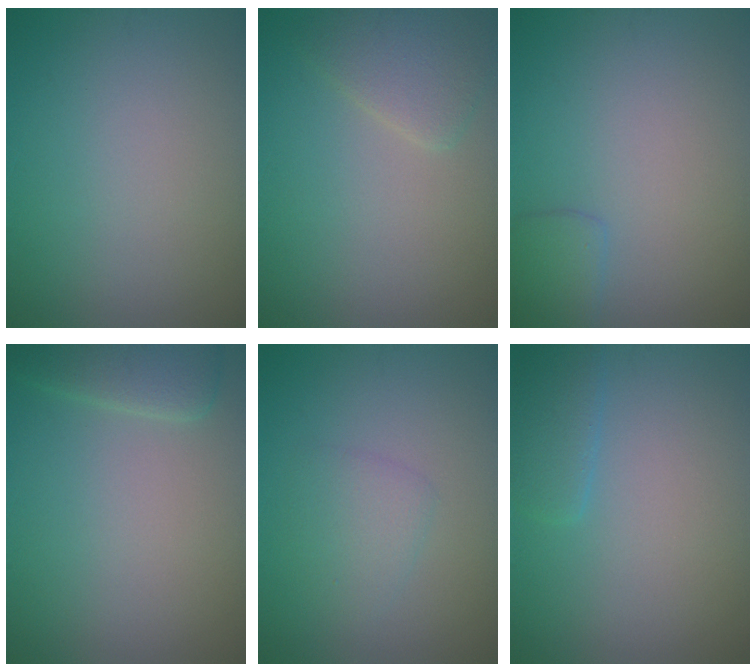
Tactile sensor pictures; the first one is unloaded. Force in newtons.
{"total": 2.5, "press": 2.5, "slide": 0.2}
{"total": 1.7, "press": 1.7, "slide": 0.1}
{"total": 2.9, "press": 2.9, "slide": 0.3}
{"total": 2.0, "press": 2.0, "slide": 0.2}
{"total": 2.0, "press": 2.0, "slide": 0.2}